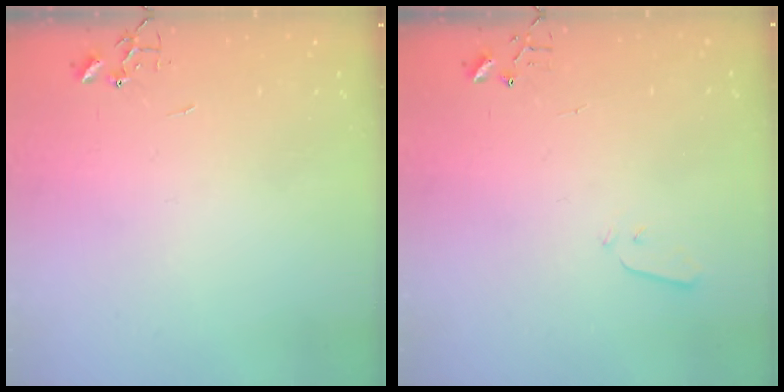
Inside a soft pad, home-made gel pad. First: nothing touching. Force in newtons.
{"total": 3.0, "press": 2.9, "slide": 0.7}